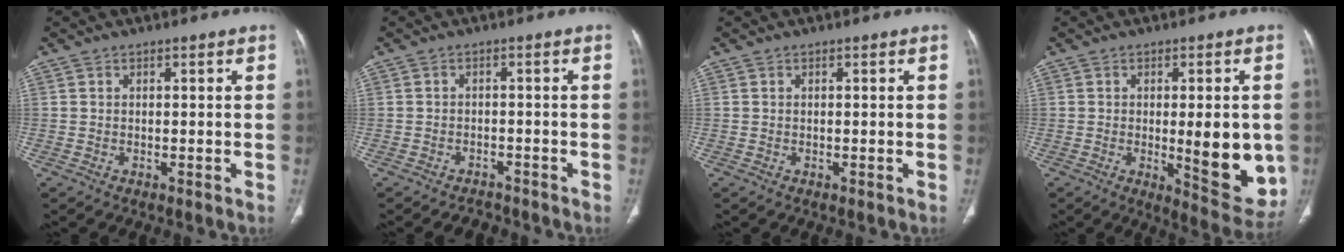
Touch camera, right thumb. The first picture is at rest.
{"total": 3.5, "force": [-3.0, 1.6, 0.5], "torque": [-0.013, 0.013, -0.040]}
{"total": 0.0}
{"total": 13.7, "force": [-1.3, 4.7, 12.9], "torque": [-0.141, -0.024, -0.004]}